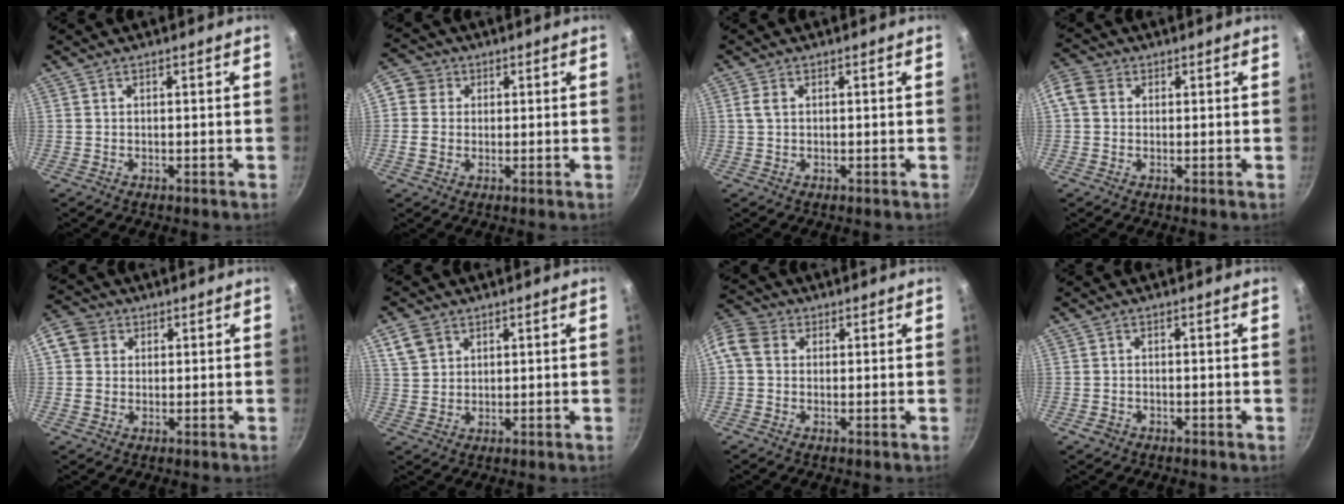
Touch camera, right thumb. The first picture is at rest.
{"total": 6.8, "force": [0.9, 6.3, 2.6], "torque": [-0.016, 0.007, 0.000]}
{"total": 1.8, "force": [0.4, 1.0, 1.4], "torque": [-0.029, 0.003, 0.006]}
{"total": 7.4, "force": [1.4, 6.2, 3.8], "torque": [-0.084, 0.016, 0.011]}
{"total": 8.3, "force": [2.0, 7.3, 3.4], "torque": [-0.044, 0.010, 0.024]}
{"total": 5.6, "force": [2.9, 4.2, 2.4], "torque": [-0.031, -0.001, 0.063]}
{"total": 9.8, "force": [1.5, 8.1, 5.2], "torque": [-0.117, 0.029, 0.012]}
{"total": 1.5, "force": [-0.8, 1.1, 0.6], "torque": [-0.016, 0.006, -0.011]}